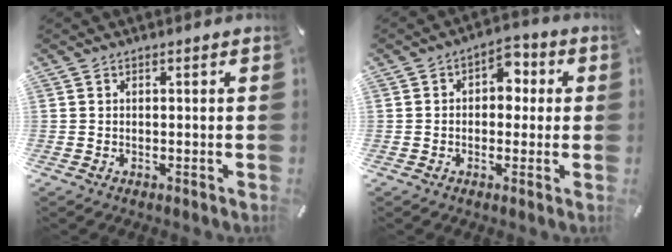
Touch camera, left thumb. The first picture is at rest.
{"total": 5.5, "force": [0.3, 4.2, 3.6], "torque": [-0.040, 0.004, -0.003]}